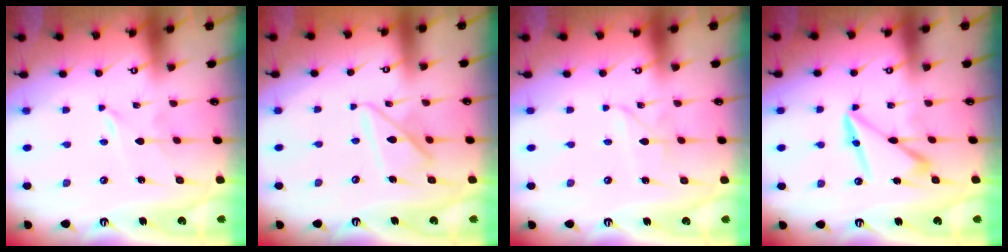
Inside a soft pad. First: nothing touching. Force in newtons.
{"total": 11.4, "press": 11.4, "slide": 1.1}
{"total": 2.2, "press": 2.2, "slide": 0.2}
{"total": 10.2, "press": 10.1, "slide": 1.0}